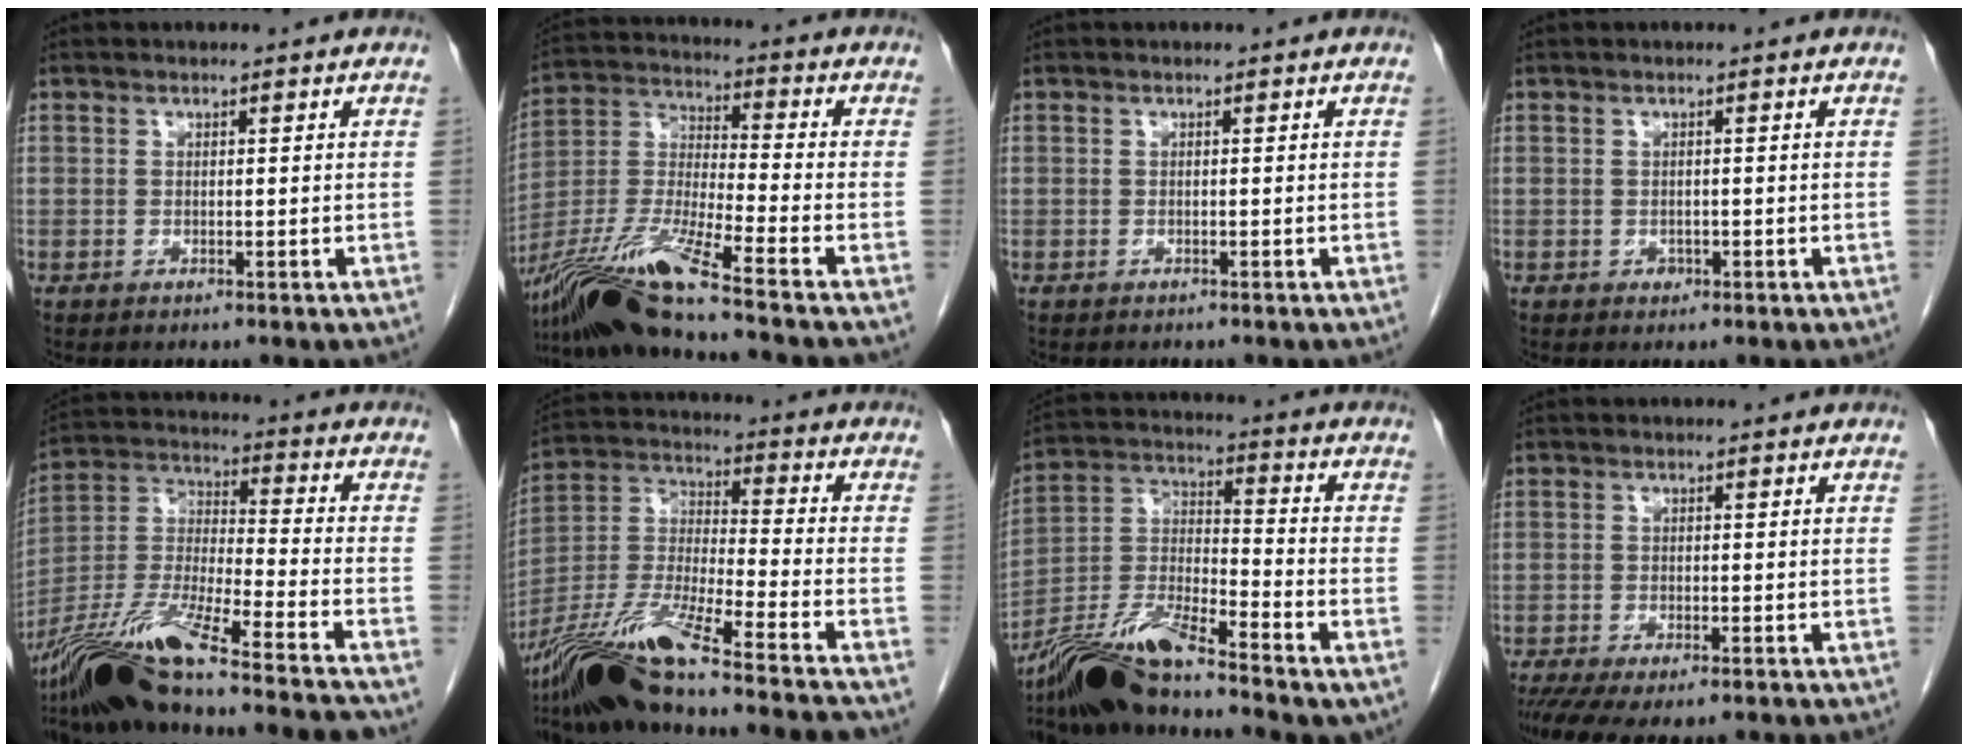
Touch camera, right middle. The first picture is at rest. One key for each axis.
{"total": 15.5, "fx": -11.9, "fy": -1.5, "fz": 9.7, "tx": -0.206, "ty": -0.020, "tz": -0.225}
{"total": 0.8, "fx": -0.7, "fy": 0.4, "fz": 0.1, "tx": -0.009, "ty": 0.001, "tz": -0.011}
{"total": 0.7, "fx": -0.4, "fy": 0.6, "fz": 0.2, "tx": -0.004, "ty": 0.002, "tz": -0.005}
{"total": 24.7, "fx": -20.1, "fy": 0.1, "fz": 14.4, "tx": -0.281, "ty": -0.034, "tz": -0.356}
{"total": 22.4, "fx": -18.0, "fy": -0.3, "fz": 13.4, "tx": -0.280, "ty": -0.031, "tz": -0.328}
{"total": 14.2, "fx": -11.9, "fy": 0.8, "fz": 7.6, "tx": -0.153, "ty": -0.002, "tz": -0.220}
{"total": 9.1, "fx": -7.0, "fy": 2.8, "fz": 5.1, "tx": -0.080, "ty": -0.010, "tz": -0.106}